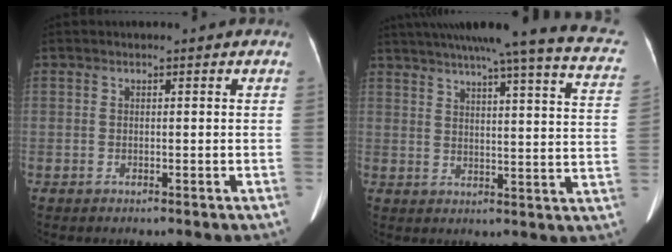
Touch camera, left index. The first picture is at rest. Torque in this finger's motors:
{"motor_torque": [0.03, -1.68, 0.07, 0.08]}